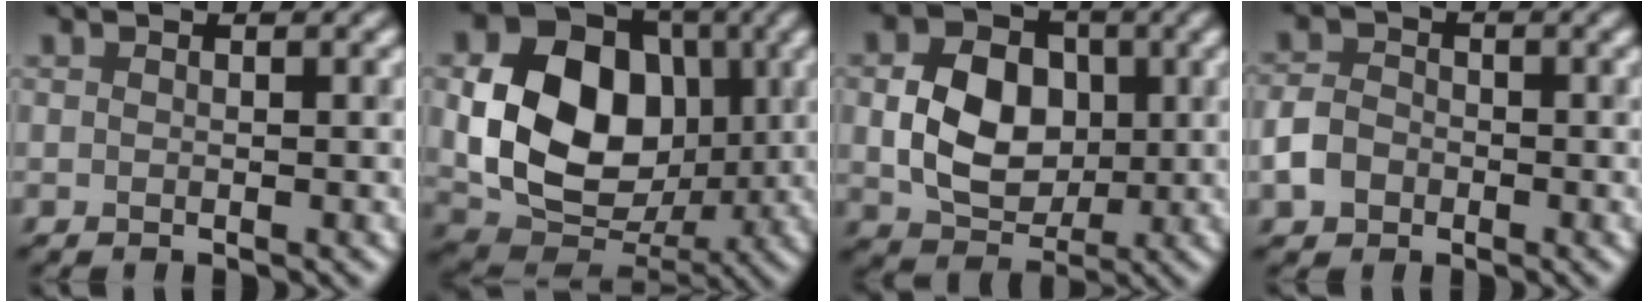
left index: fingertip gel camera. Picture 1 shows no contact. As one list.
[{"total": 11.3, "force": [0.4, 8.8, 7.0], "torque": [-0.125, -0.011, 0.011]}, {"total": 6.2, "force": [0.2, 4.9, 3.9], "torque": [-0.072, -0.003, 0.010]}, {"total": 2.6, "force": [-1.4, 2.0, 0.8], "torque": [-0.015, 0.002, -0.031]}]